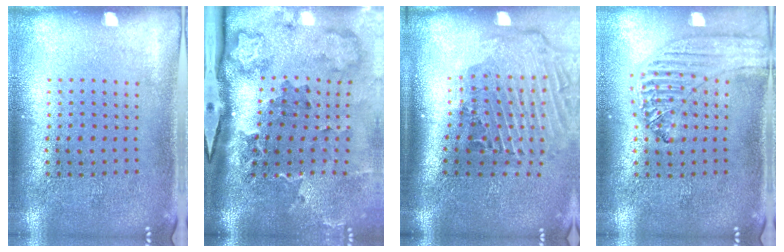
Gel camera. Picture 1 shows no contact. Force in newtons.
{"total": 3.7, "press": 2.4, "slide": 2.8}
{"total": 2.9, "press": 1.9, "slide": 2.1}
{"total": 1.2, "press": 1.2, "slide": 0.1}